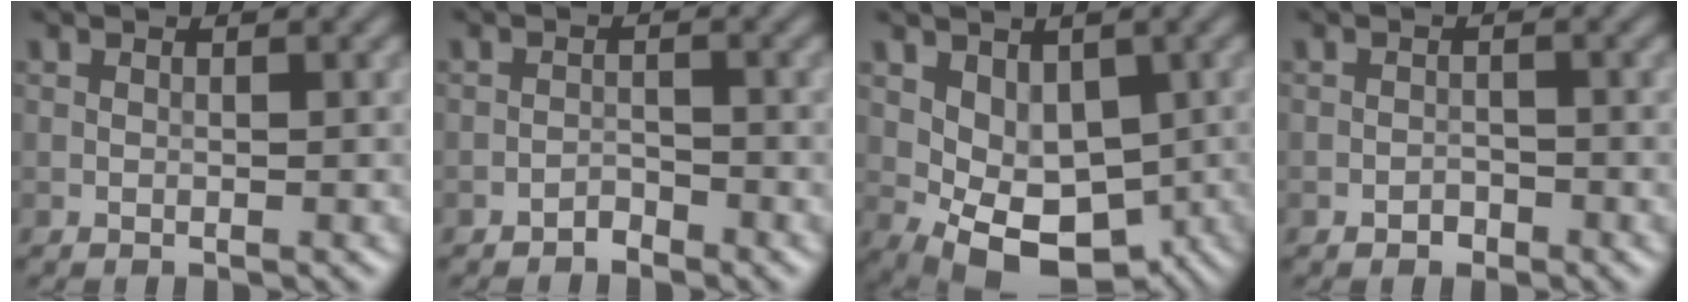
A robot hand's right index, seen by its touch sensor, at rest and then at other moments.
{"total": 1.2, "force": [-1.1, 0.5, 0.3], "torque": [0.000, 0.005, -0.022]}
{"total": 6.9, "force": [-0.7, 4.7, 5.0], "torque": [-0.076, -0.013, -0.003]}
{"total": 1.1, "force": [-0.8, 0.7, 0.4], "torque": [-0.003, 0.002, -0.014]}